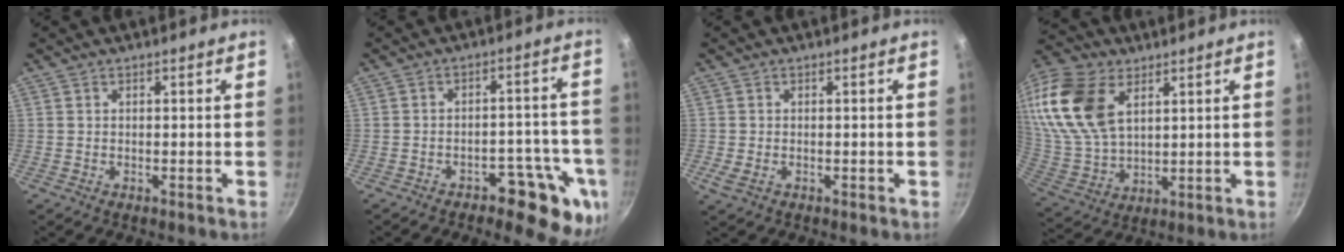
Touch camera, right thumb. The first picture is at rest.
{"total": 11.4, "force": [-5.6, 5.8, 8.1], "torque": [-0.044, 0.044, -0.068]}
{"total": 2.2, "force": [-0.6, 1.4, 1.7], "torque": [-0.022, -0.004, -0.010]}
{"total": 20.5, "force": [8.1, 12.6, 14.0], "torque": [-0.289, -0.019, 0.163]}